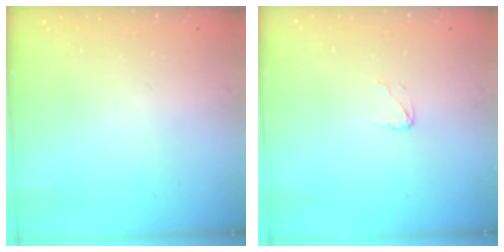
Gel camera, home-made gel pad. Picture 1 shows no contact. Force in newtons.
{"total": 2.9, "press": 2.9, "slide": 0.2}